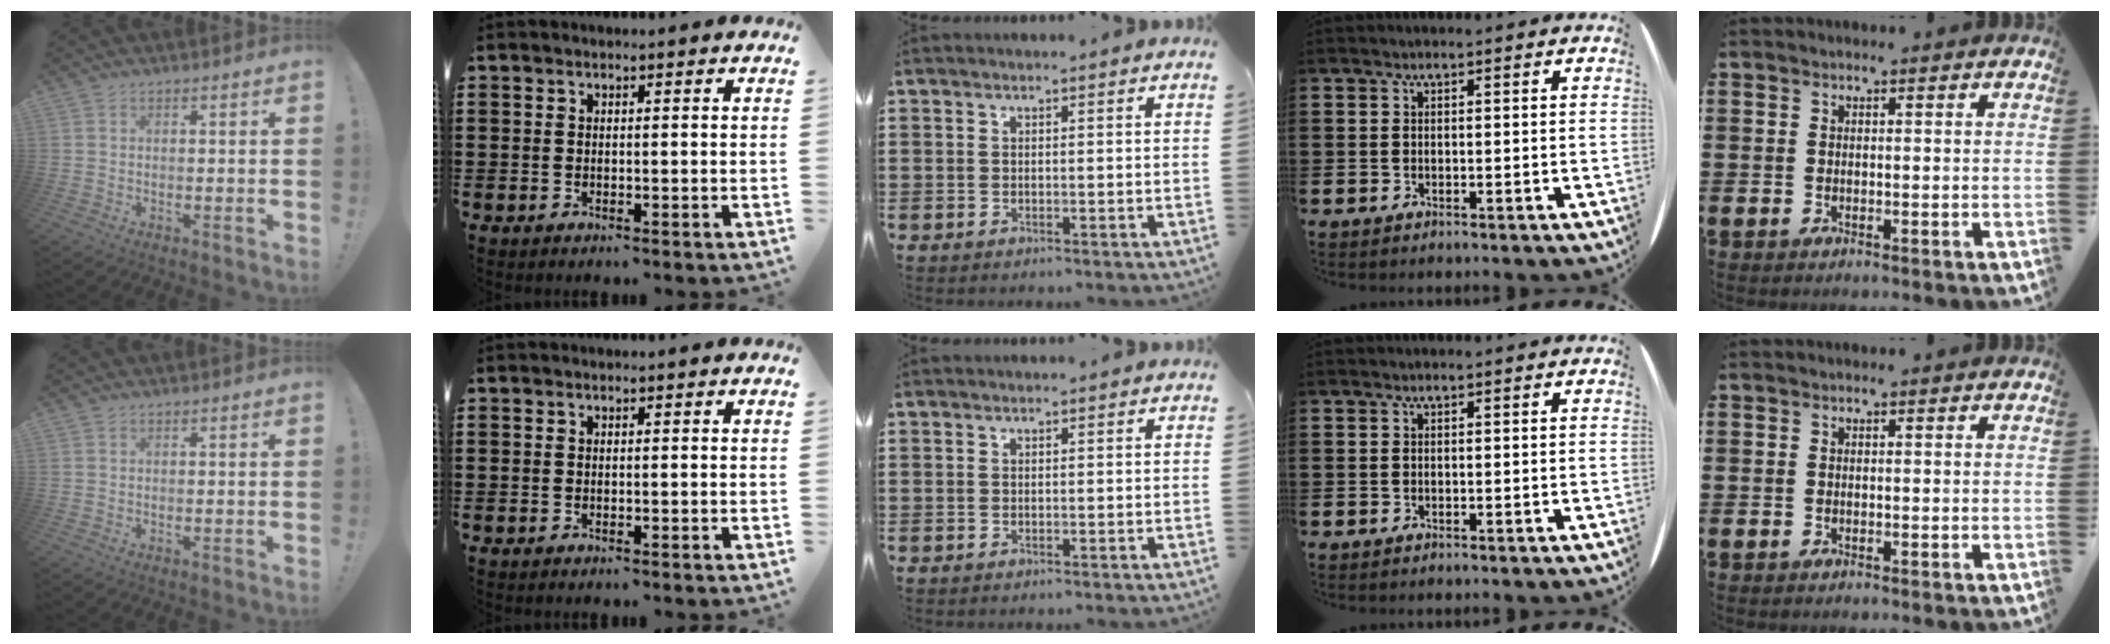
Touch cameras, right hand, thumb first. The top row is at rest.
{}